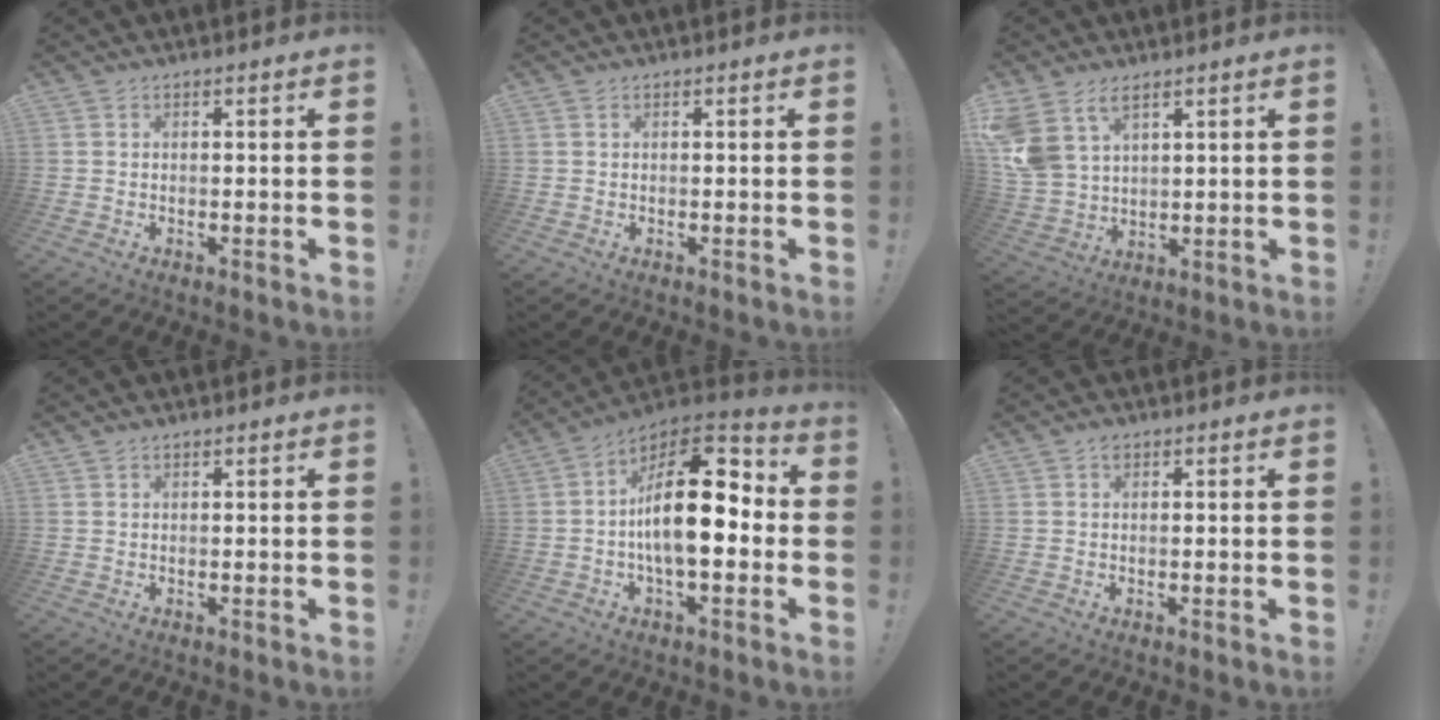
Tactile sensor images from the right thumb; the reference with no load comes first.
{"total": 0.0}
{"total": 9.5, "force": [6.0, 5.6, 4.7], "torque": [-0.104, -0.028, 0.125]}
{"total": 0.7, "force": [0.6, 0.3, 0.2], "torque": [0.001, -0.002, 0.010]}
{"total": 20.3, "force": [-0.2, 9.7, 17.8], "torque": [-0.286, 0.007, -0.009]}
{"total": 1.0, "force": [0.5, 0.6, 0.6], "torque": [0.000, -0.003, 0.006]}